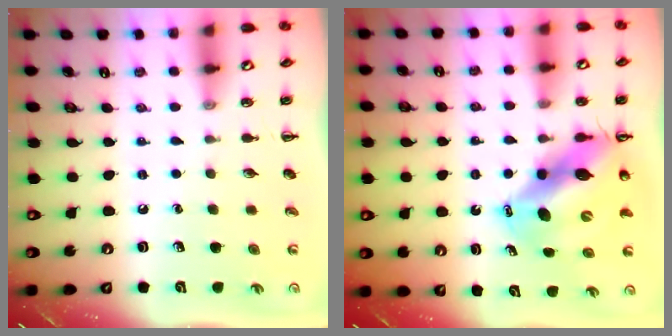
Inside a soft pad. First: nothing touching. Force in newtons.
{"total": 14.3, "press": 13.7, "slide": 4.1}